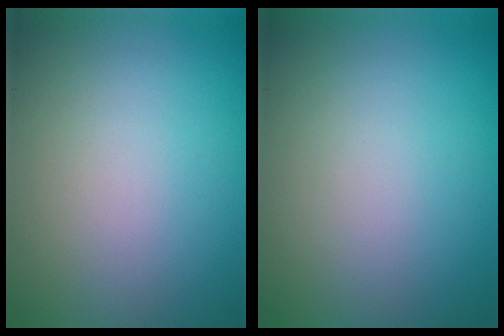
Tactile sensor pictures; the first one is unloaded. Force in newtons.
{"total": 0.0}